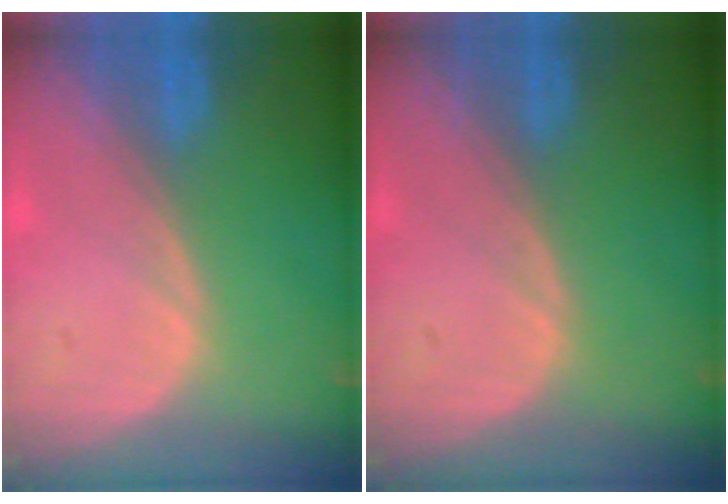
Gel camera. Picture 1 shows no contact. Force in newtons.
{"total": 0.0}